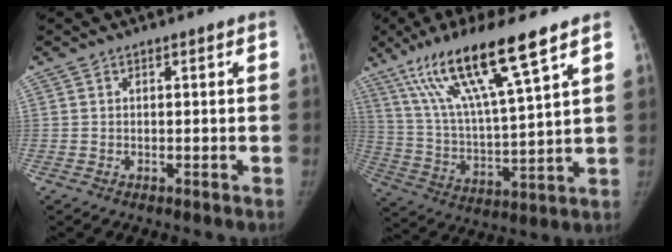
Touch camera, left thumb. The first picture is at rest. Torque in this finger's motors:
{"motor_torque": [0.70, -0.14, 1.54, -1.24, 0.47]}